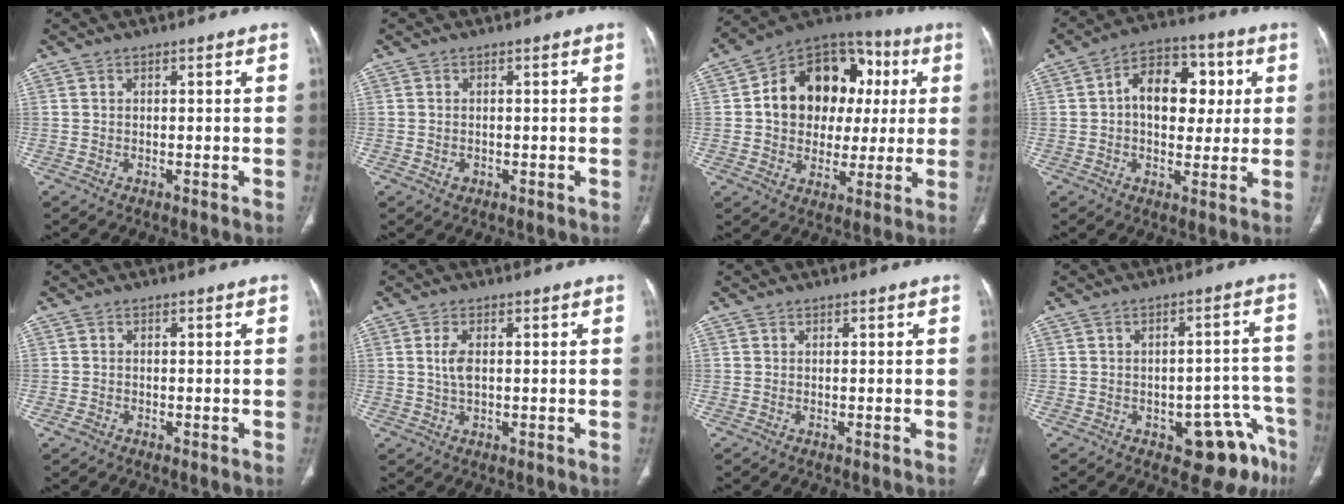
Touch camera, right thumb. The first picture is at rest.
{"total": 1.3, "force": [-0.3, 1.0, 0.6], "torque": [-0.009, 0.006, -0.002]}
{"total": 20.2, "force": [3.0, 15.5, 12.6], "torque": [-0.139, 0.031, 0.047]}
{"total": 12.9, "force": [1.8, 8.7, 9.4], "torque": [-0.100, 0.019, 0.020]}
{"total": 1.2, "force": [-0.6, 0.9, 0.5], "torque": [-0.009, 0.006, -0.011]}
{"total": 3.5, "force": [0.5, 1.7, 3.0], "torque": [-0.066, 0.001, 0.012]}
{"total": 0.0}
{"total": 10.7, "force": [-6.1, 5.3, 7.0], "torque": [-0.043, 0.052, -0.072]}